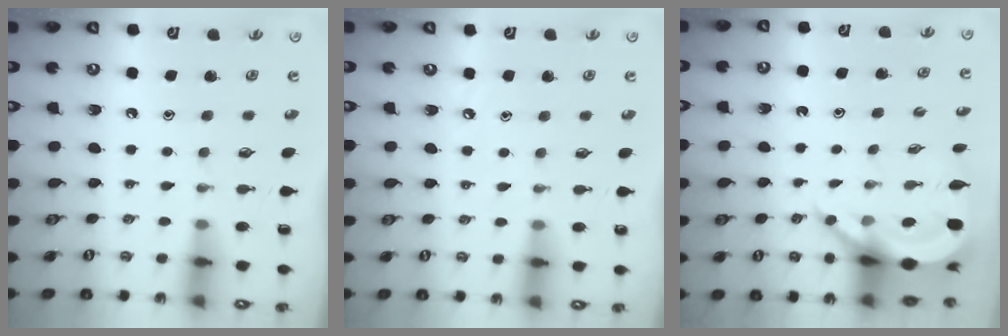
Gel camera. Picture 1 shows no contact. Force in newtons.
{"total": 2.4, "press": 2.4, "slide": 0.3}
{"total": 7.1, "press": 7.1, "slide": 0.7}